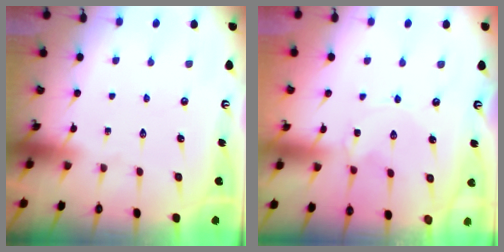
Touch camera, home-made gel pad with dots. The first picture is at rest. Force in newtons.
{"total": 0.5, "press": 0.5, "slide": 0.2}